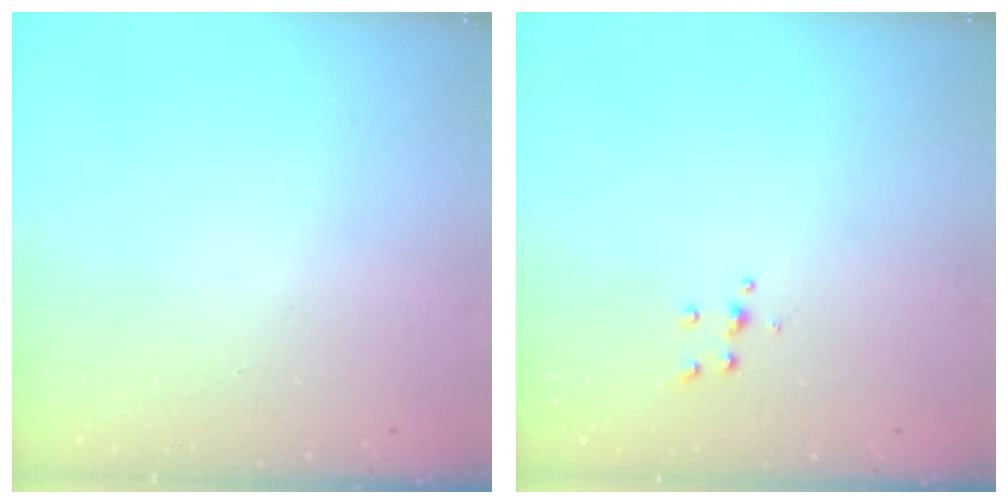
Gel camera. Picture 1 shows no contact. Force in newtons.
{"total": 4.3, "press": 4.3, "slide": 0.4}